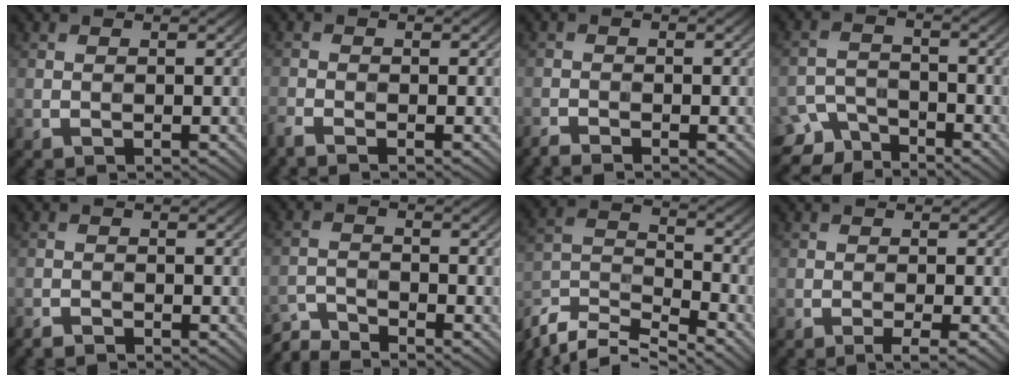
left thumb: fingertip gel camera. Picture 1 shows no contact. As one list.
[{"total": 2.1, "force": [-1.7, 0.2, 1.2], "torque": [-0.029, -0.009, -0.044]}, {"total": 1.7, "force": [-1.6, 0.1, 0.6], "torque": [-0.010, -0.004, -0.036]}, {"total": 5.7, "force": [-4.8, 2.7, 1.8], "torque": [-0.034, -0.009, -0.098]}, {"total": 1.1, "force": [-1.1, 0.2, 0.3], "torque": [-0.004, -0.002, -0.024]}, {"total": 3.9, "force": [-3.6, 0.6, 1.3], "torque": [-0.030, -0.006, -0.080]}, {"total": 9.3, "force": [-7.6, 2.7, 4.6], "torque": [-0.101, -0.013, -0.158]}, {"total": 2.0, "force": [-1.1, 0.1, 1.7], "torque": [-0.026, 0.004, -0.023]}]